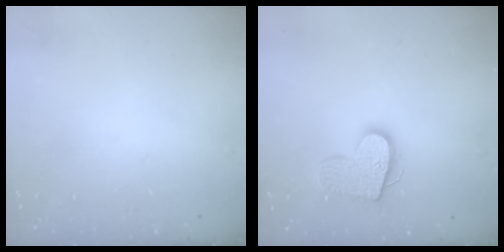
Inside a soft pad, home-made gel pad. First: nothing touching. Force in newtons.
{"total": 13.0, "press": 13.0, "slide": 0.9}